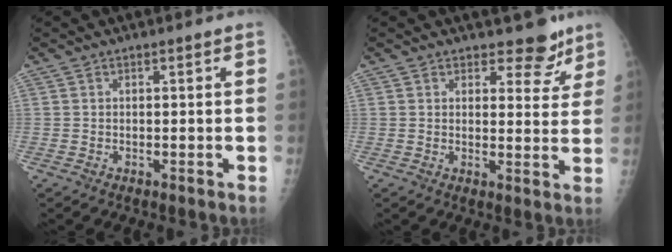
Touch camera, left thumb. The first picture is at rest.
{"total": 5.9, "force": [4.7, 3.1, 1.8], "torque": [0.010, -0.033, 0.056]}